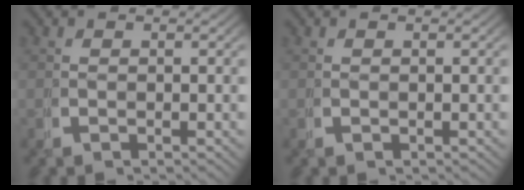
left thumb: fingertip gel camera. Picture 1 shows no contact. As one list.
[{"total": 0.0}]